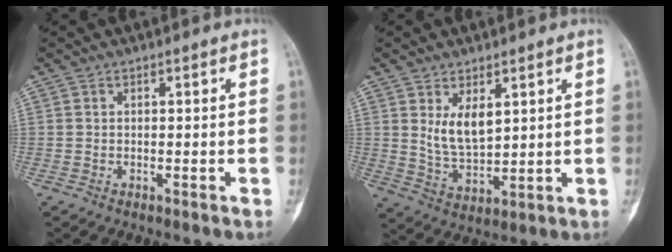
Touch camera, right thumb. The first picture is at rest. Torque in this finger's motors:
{"motor_torque": [0.93, 1.02, 0.72, 0.21, 0.19]}